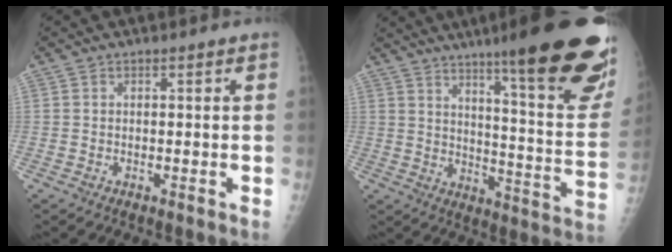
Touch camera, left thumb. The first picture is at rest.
{"total": 27.5, "force": [17.7, 3.7, 20.7], "torque": [-0.231, -0.088, 0.243]}